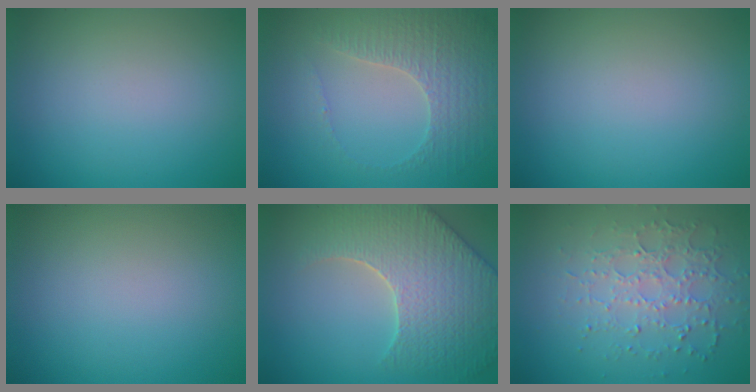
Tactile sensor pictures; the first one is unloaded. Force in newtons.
{"total": 3.3, "press": 3.2, "slide": 0.9}
{"total": 0.0}
{"total": 0.0}
{"total": 7.5, "press": 6.2, "slide": 4.2}
{"total": 3.4, "press": 3.2, "slide": 1.3}